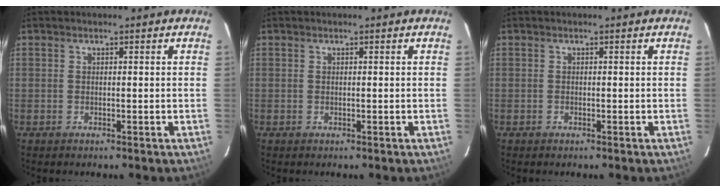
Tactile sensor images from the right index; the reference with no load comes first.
{"total": 0.0}
{"total": 0.0}